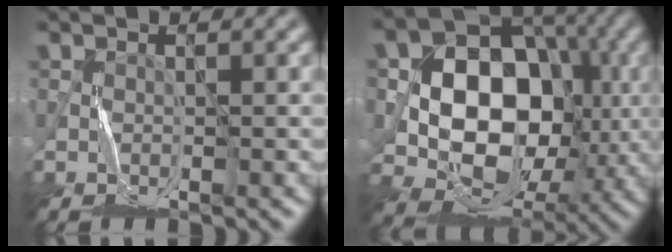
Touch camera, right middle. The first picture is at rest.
{"total": 13.3, "force": [0.0, 10.3, 8.4], "torque": [-0.110, 0.000, -0.003]}